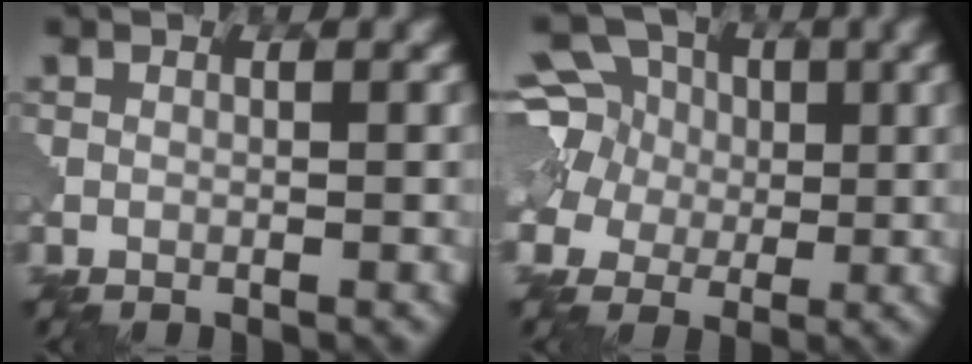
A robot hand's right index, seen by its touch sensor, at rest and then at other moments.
{"total": 8.1, "force": [2.9, 6.8, 3.1], "torque": [-0.081, 0.029, 0.026]}